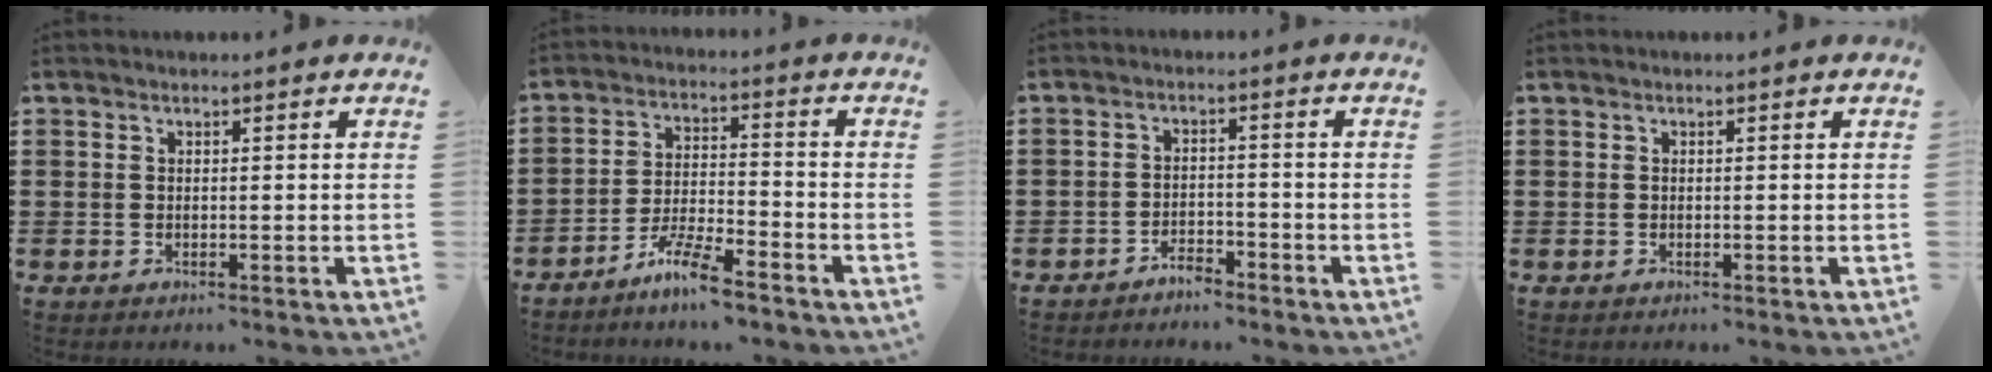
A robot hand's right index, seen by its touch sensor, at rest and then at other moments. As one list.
[{"total": 6.7, "force": [-5.8, 0.3, 3.4], "torque": [-0.083, -0.005, -0.115]}, {"total": 2.6, "force": [-2.5, 0.5, 0.3], "torque": [-0.014, 0.004, -0.053]}, {"total": 0.0}]